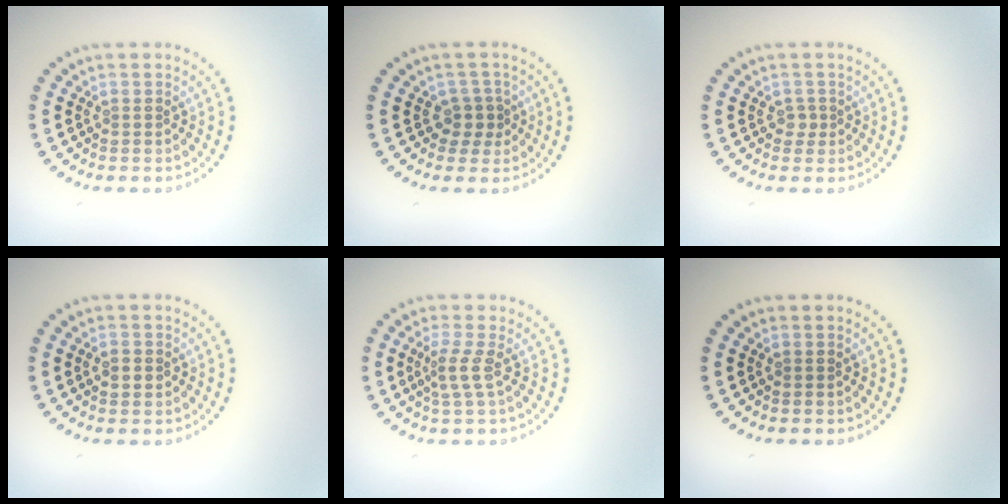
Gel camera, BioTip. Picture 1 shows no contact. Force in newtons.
{"total": 1.9, "press": 1.6, "slide": 1.2}
{"total": 0.9, "press": 0.6, "slide": 0.6}
{"total": 1.0, "press": 0.9, "slide": 0.2}
{"total": 2.1, "press": 1.5, "slide": 1.5}
{"total": 0.0}